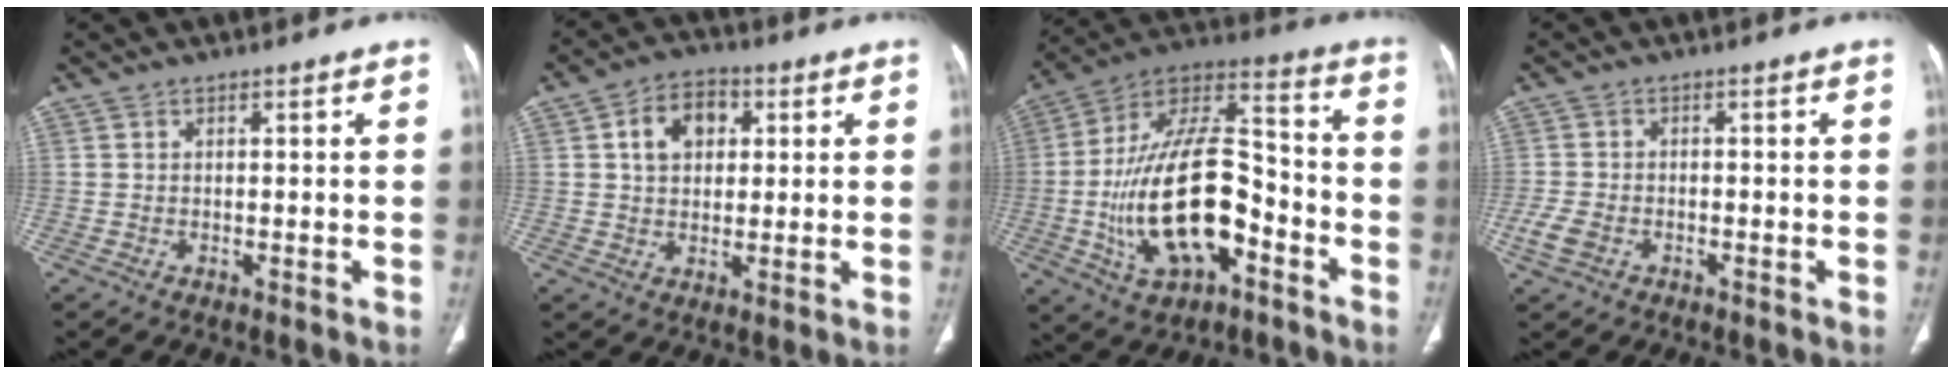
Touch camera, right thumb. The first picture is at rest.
{"total": 8.4, "force": [2.2, 6.2, 5.3], "torque": [-0.059, 0.006, 0.031]}
{"total": 22.9, "force": [-6.5, 11.5, 18.7], "torque": [-0.327, 0.044, -0.106]}
{"total": 3.7, "force": [-1.6, 2.5, 2.2], "torque": [-0.056, 0.005, -0.029]}